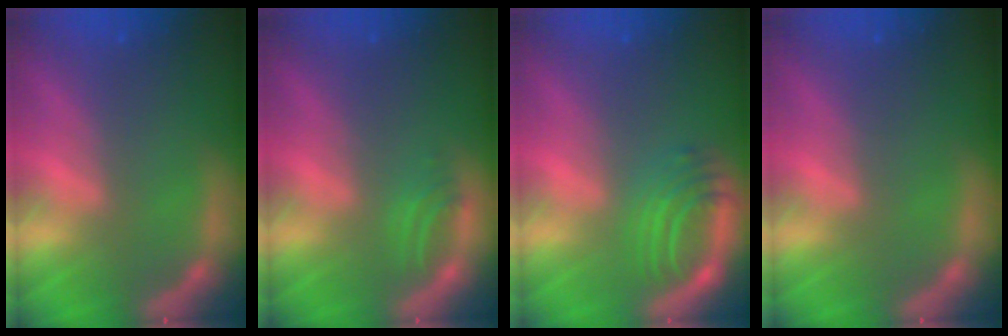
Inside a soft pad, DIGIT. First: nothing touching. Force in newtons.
{"total": 1.5}
{"total": 4.5}
{"total": 0.0}